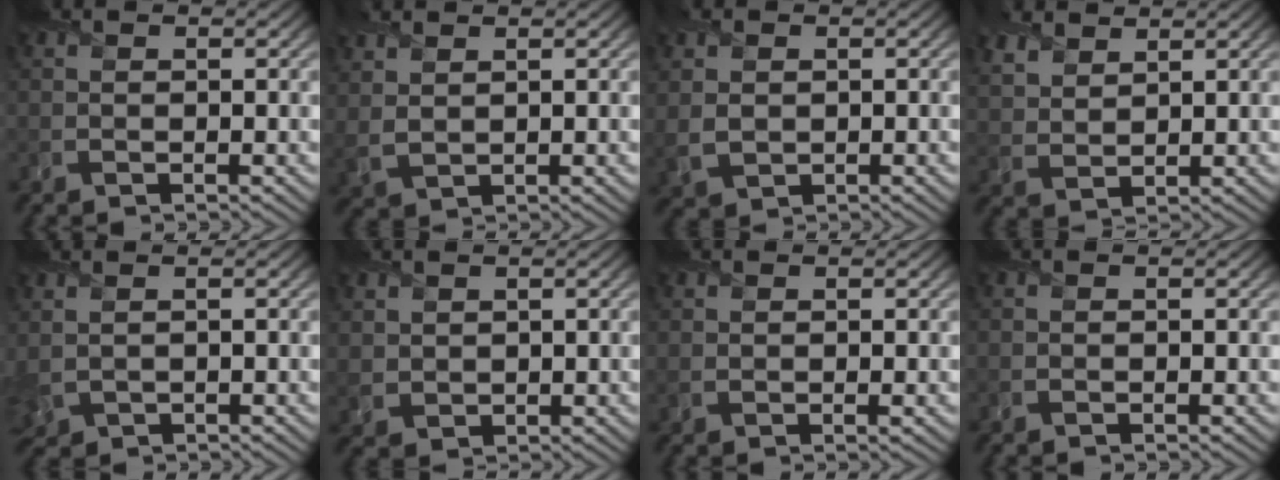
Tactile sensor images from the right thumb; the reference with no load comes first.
{"total": 2.8, "force": [1.8, 1.2, 1.8], "torque": [-0.047, 0.004, 0.045]}
{"total": 3.3, "force": [0.4, 2.5, 2.0], "torque": [-0.046, -0.003, 0.012]}
{"total": 4.5, "force": [3.6, 1.9, 1.7], "torque": [-0.050, 0.008, 0.081]}
{"total": 2.1, "force": [0.6, 1.3, 1.6], "torque": [-0.046, -0.001, 0.019]}
{"total": 2.3, "force": [1.5, 1.6, 0.5], "torque": [-0.020, -0.003, 0.038]}
{"total": 0.7, "force": [0.4, 0.1, 0.5], "torque": [-0.013, 0.003, 0.008]}
{"total": 0.0}